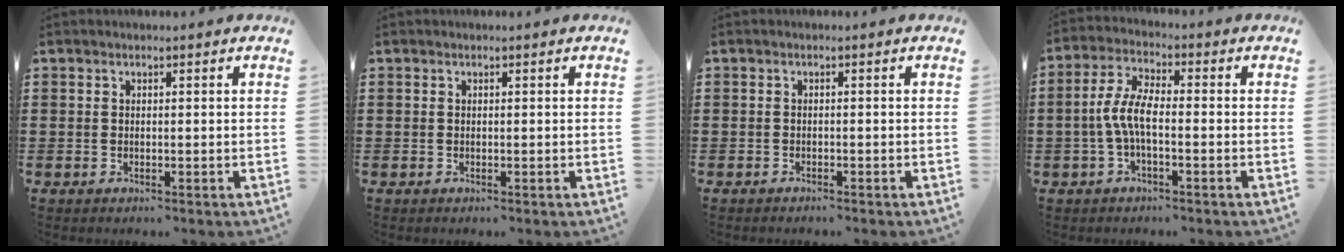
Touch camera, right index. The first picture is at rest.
{"total": 0.0}
{"total": 0.8, "force": [-0.8, 0.0, 0.1], "torque": [-0.003, -0.002, -0.016]}
{"total": 6.0, "force": [-1.5, 2.0, 5.4], "torque": [-0.130, -0.007, -0.037]}